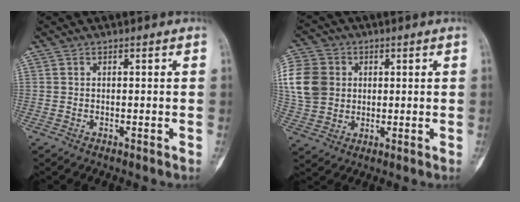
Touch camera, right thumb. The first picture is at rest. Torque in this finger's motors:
{"motor_torque": [0.16, 0.14, 0.48, -0.29, 0.05]}